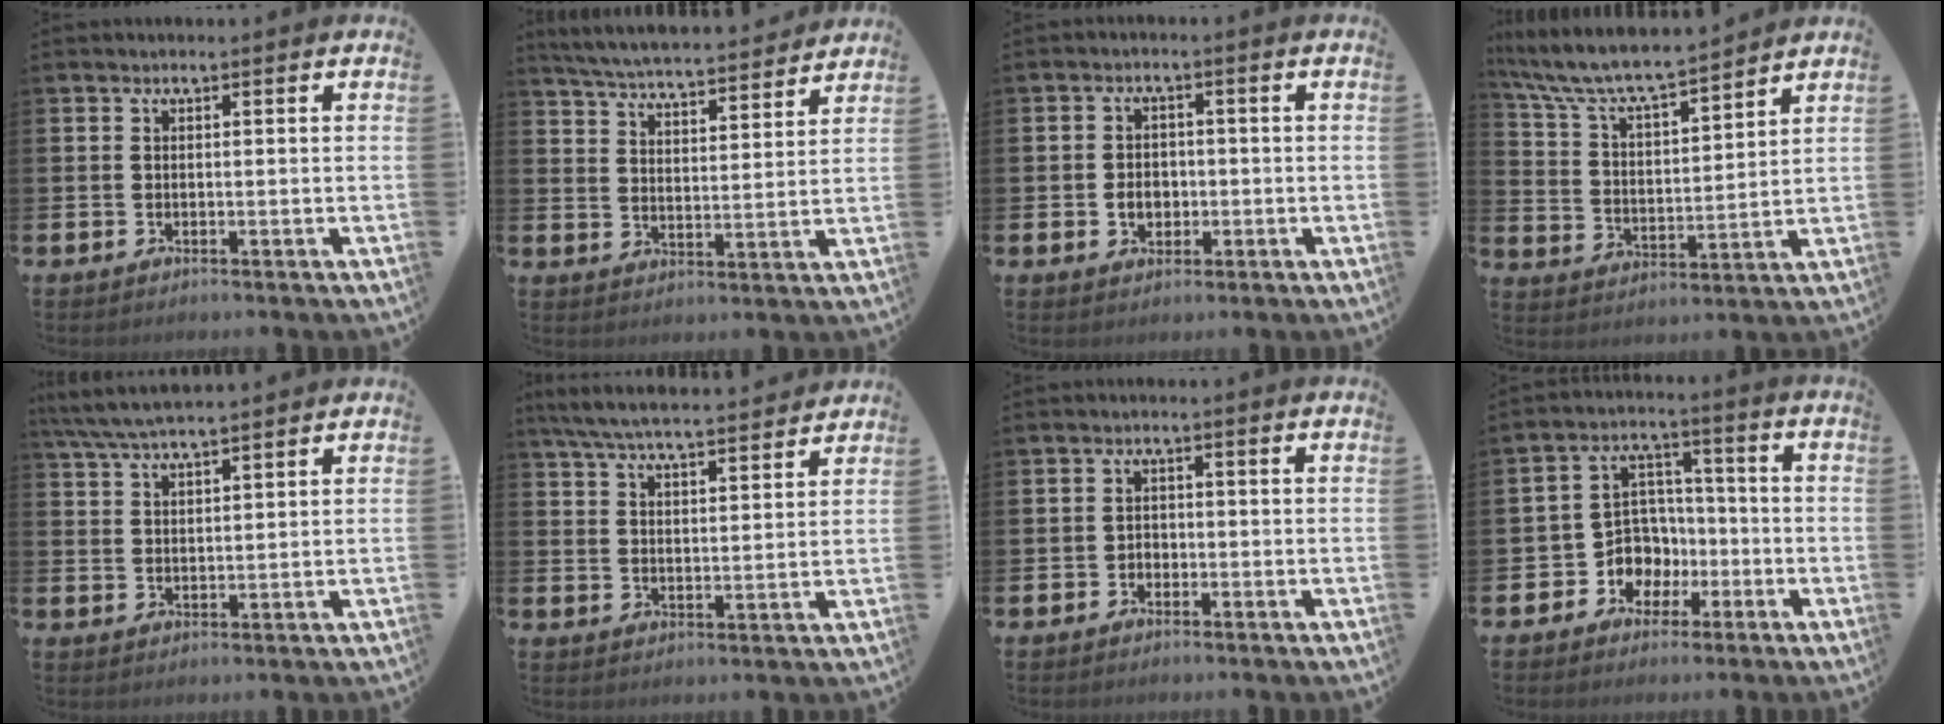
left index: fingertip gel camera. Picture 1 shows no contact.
{"total": 6.0, "force": [5.9, 0.5, 1.1], "torque": [-0.046, -0.044, 0.103]}
{"total": 2.9, "force": [-0.6, 2.4, 1.6], "torque": [-0.016, -0.002, -0.019]}
{"total": 7.9, "force": [7.4, 0.9, 2.4], "torque": [-0.082, -0.057, 0.128]}
{"total": 5.5, "force": [5.1, 0.5, 1.8], "torque": [-0.054, -0.016, 0.094]}
{"total": 6.6, "force": [6.3, 0.6, 1.8], "torque": [-0.058, -0.036, 0.113]}
{"total": 1.4, "force": [-0.8, 1.1, 0.2], "torque": [-0.003, 0.002, -0.019]}
{"total": 6.7, "force": [-1.6, 6.4, 1.5], "torque": [-0.067, 0.000, -0.030]}